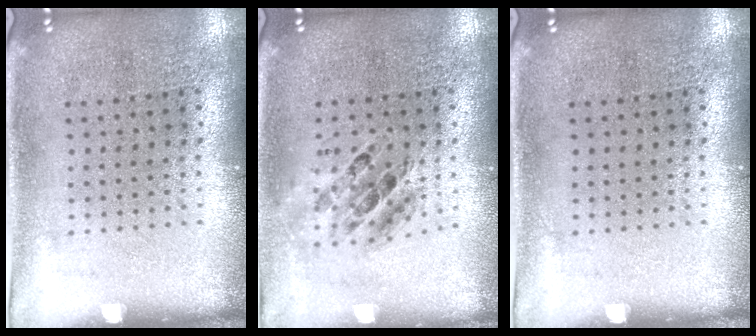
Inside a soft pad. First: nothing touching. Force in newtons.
{"total": 0.7, "press": 0.7, "slide": 0.2}
{"total": 0.0}